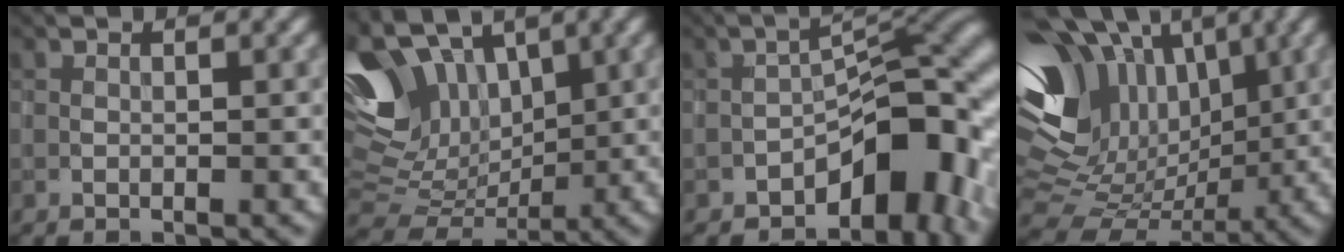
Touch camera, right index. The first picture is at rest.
{"total": 12.9, "force": [4.7, 8.0, 9.0], "torque": [-0.172, 0.031, 0.087]}
{"total": 10.8, "force": [-4.9, 5.3, 8.0], "torque": [-0.085, 0.011, -0.090]}
{"total": 14.1, "force": [3.7, 9.8, 9.4], "torque": [-0.194, 0.015, 0.063]}